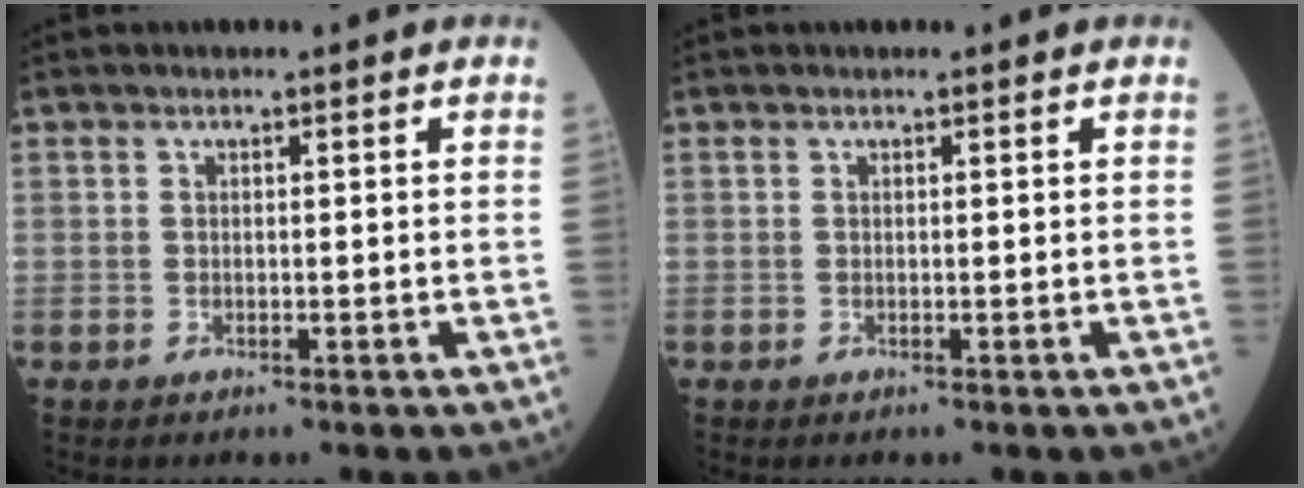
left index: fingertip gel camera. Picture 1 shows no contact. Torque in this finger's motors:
{"motor_torque": [0.00, 0.00, -0.01, 0.00]}